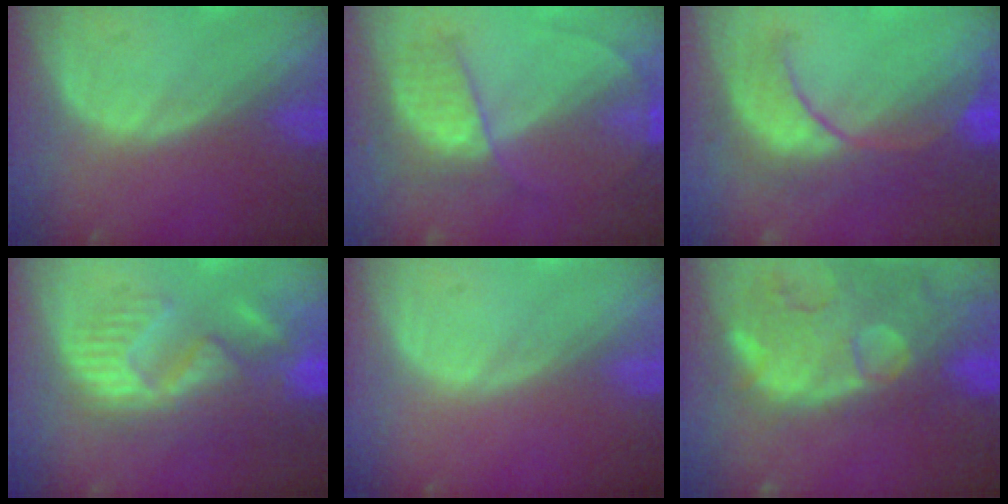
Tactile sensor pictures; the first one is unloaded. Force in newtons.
{"total": 7.0, "press": 6.0, "slide": 3.6}
{"total": 8.1, "press": 8.1, "slide": 0.7}
{"total": 11.0, "press": 9.6, "slide": 5.2}
{"total": 0.0}
{"total": 14.6, "press": 11.8, "slide": 8.6}